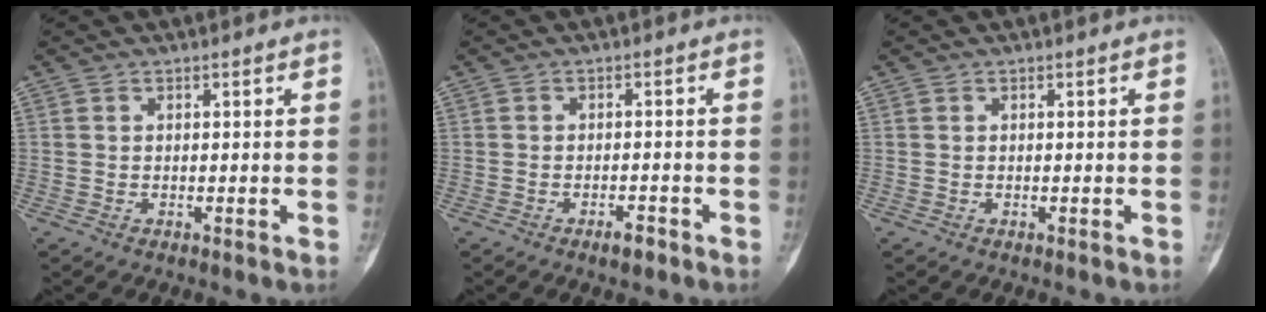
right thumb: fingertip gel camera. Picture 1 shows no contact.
{"total": 2.4, "force": [-1.7, 0.8, 1.5], "torque": [-0.022, 0.008, -0.028]}
{"total": 0.0}